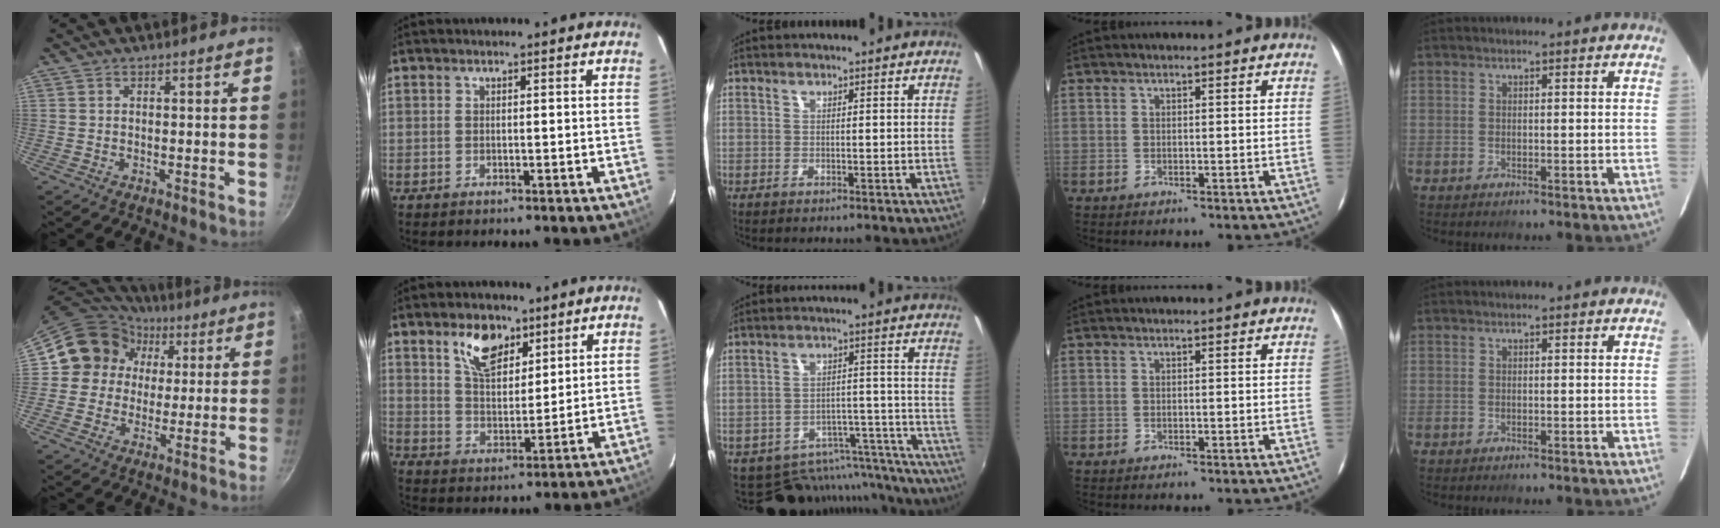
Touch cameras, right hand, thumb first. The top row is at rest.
{"thumb": {"total": 14.0, "force": [3.2, 12.9, 4.4], "torque": [-0.047, 0.021, 0.038]}, "index": {"total": 9.1, "force": [5.4, 4.9, 5.4], "torque": [-0.091, 0.009, 0.101]}, "middle": {"total": 17.0, "force": [-14.7, 7.5, 4.3], "torque": [-0.082, 0.040, -0.178]}}